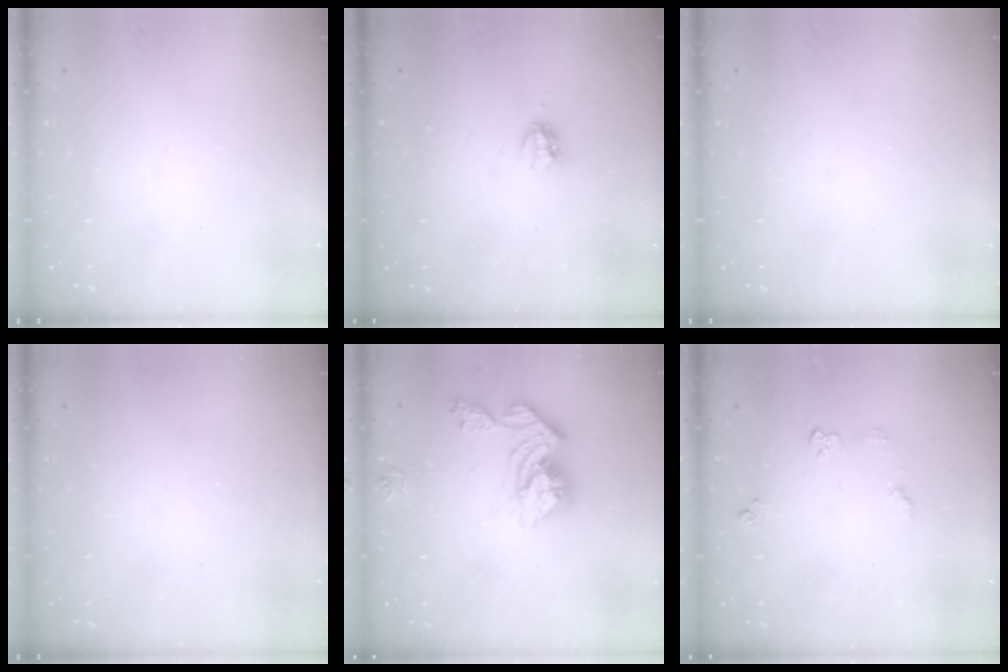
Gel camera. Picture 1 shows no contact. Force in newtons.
{"total": 4.0, "press": 4.0, "slide": 0.4}
{"total": 0.0}
{"total": 0.0}
{"total": 13.4, "press": 13.3, "slide": 1.2}
{"total": 5.9, "press": 5.8, "slide": 0.6}